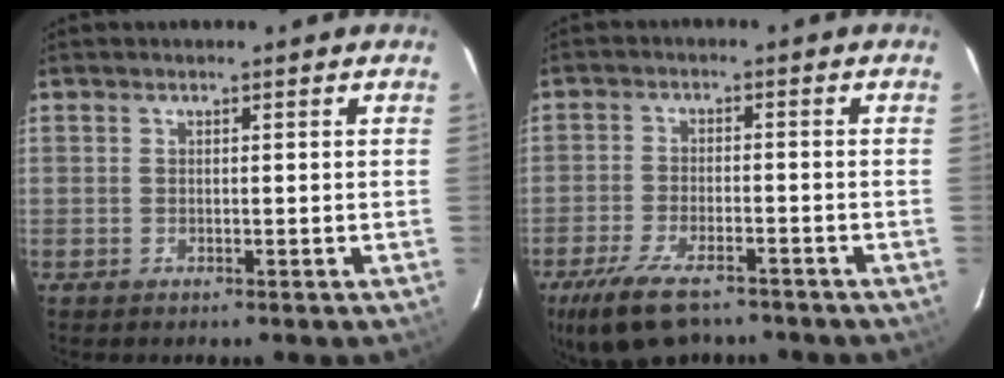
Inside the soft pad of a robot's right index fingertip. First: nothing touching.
{"total": 12.4, "force": [-9.2, 4.8, 6.8], "torque": [-0.155, -0.027, -0.158]}